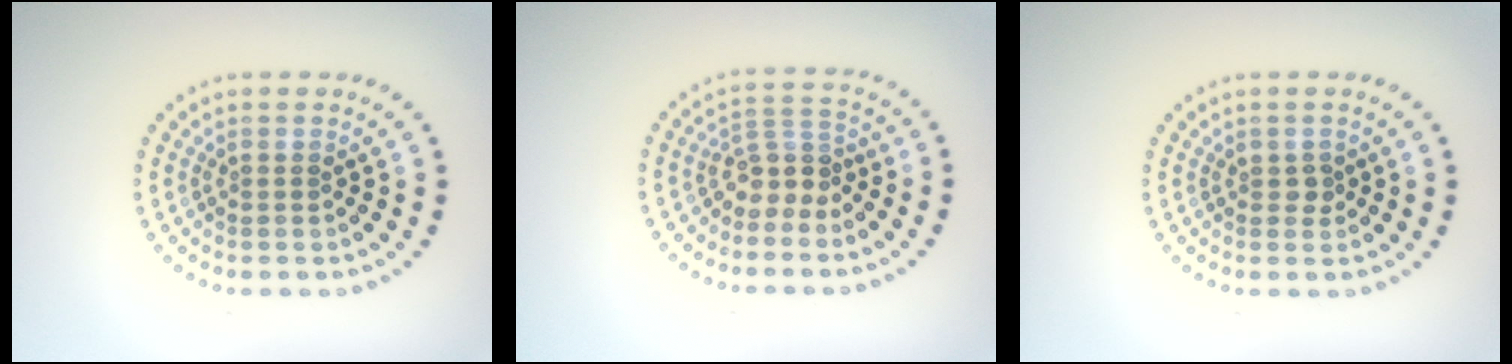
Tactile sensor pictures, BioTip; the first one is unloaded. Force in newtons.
{"total": 2.8, "press": 2.1, "slide": 1.9}
{"total": 0.8, "press": 0.8, "slide": 0.2}